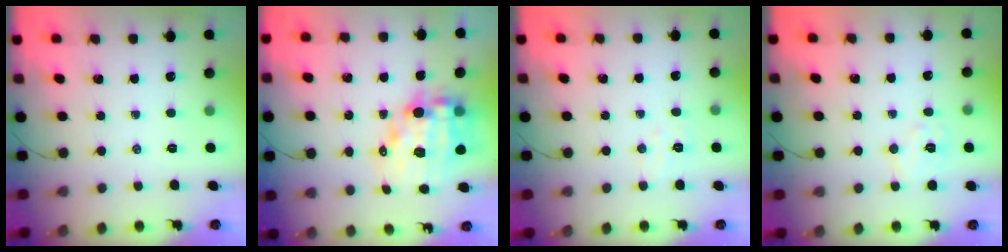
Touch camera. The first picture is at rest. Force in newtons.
{"total": 13.4, "press": 13.0, "slide": 3.4}
{"total": 4.6, "press": 4.5, "slide": 1.0}
{"total": 6.7, "press": 6.6, "slide": 0.9}